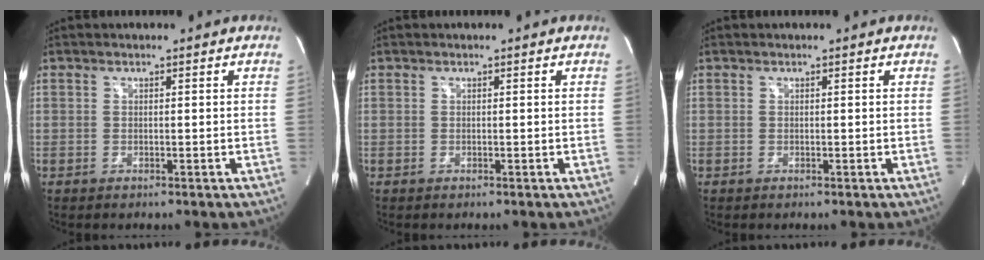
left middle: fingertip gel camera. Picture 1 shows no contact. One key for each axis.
{"total": 0.0}
{"total": 0.0}